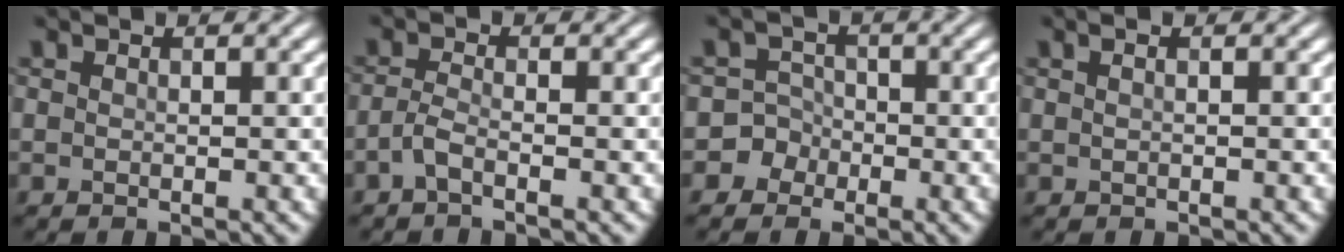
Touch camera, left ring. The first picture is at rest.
{"total": 1.6, "force": [-1.0, 0.4, 1.2], "torque": [-0.028, 0.002, -0.026]}
{"total": 3.5, "force": [-1.8, 3.1, -0.1], "torque": [0.045, 0.008, -0.043]}
{"total": 1.5, "force": [0.7, 0.7, 1.1], "torque": [-0.010, 0.000, -0.002]}